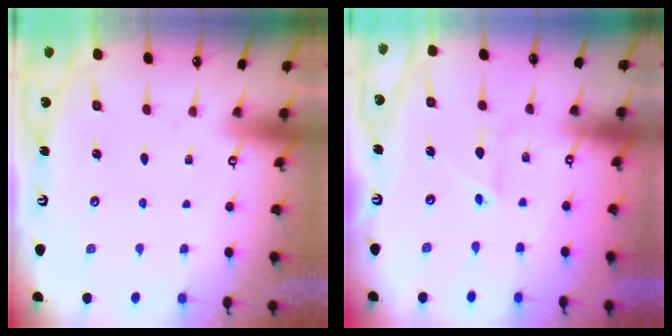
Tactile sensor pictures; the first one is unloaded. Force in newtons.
{"total": 2.1, "press": 2.1, "slide": 0.6}